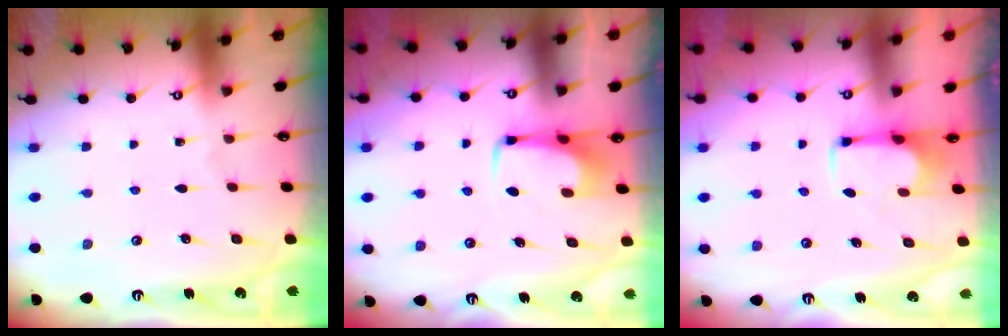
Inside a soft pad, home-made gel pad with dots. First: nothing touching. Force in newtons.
{"total": 2.9, "press": 2.9, "slide": 0.4}
{"total": 2.5, "press": 2.4, "slide": 0.8}